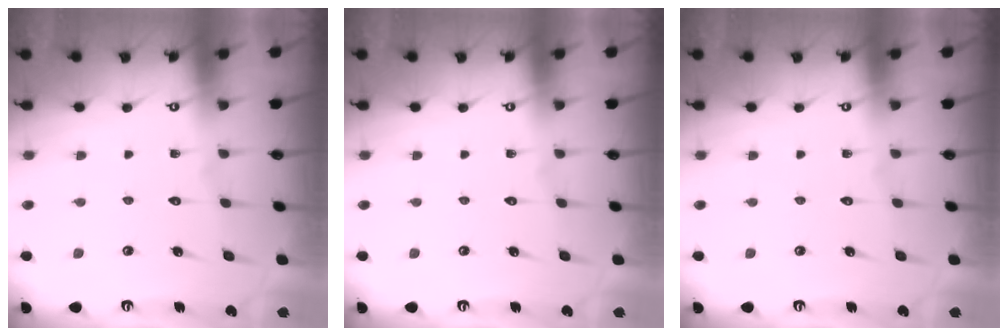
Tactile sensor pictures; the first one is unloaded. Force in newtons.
{"total": 0.0}
{"total": 0.0}